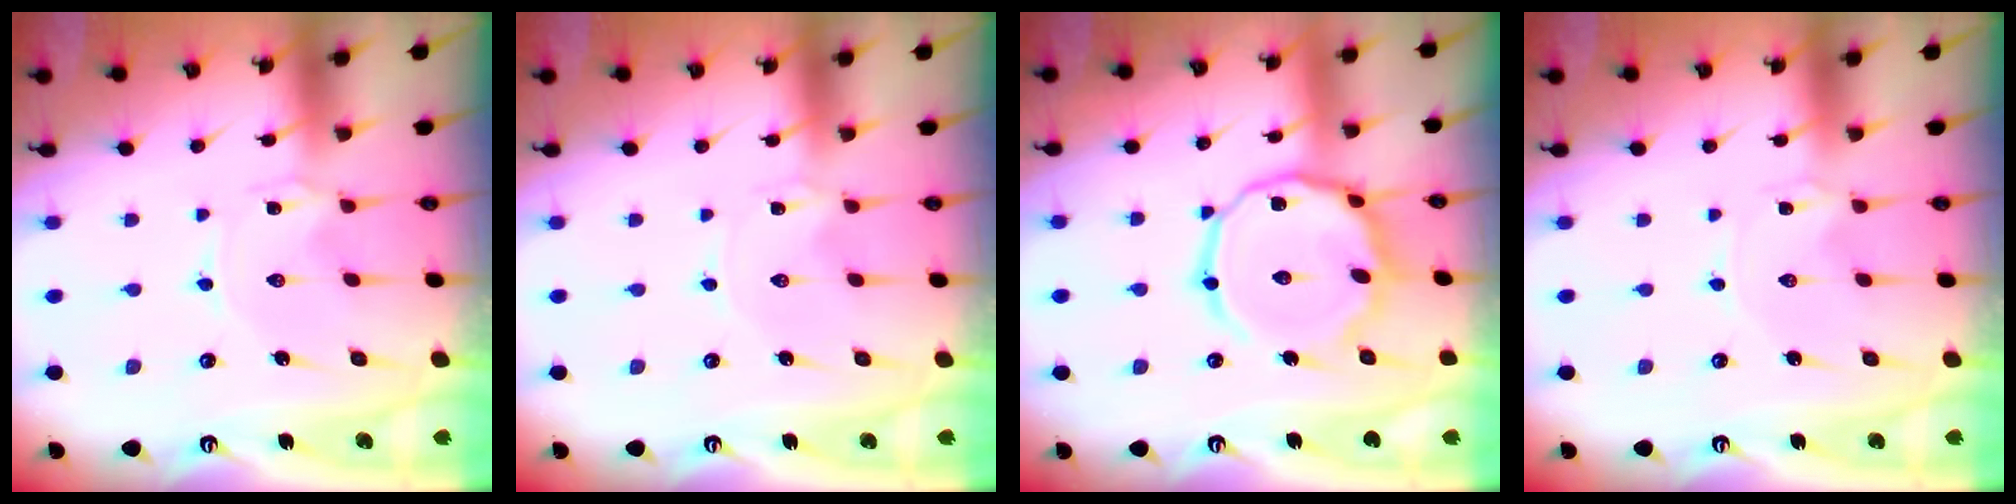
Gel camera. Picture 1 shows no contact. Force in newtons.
{"total": 0.0}
{"total": 17.0, "press": 16.9, "slide": 1.1}
{"total": 0.0}